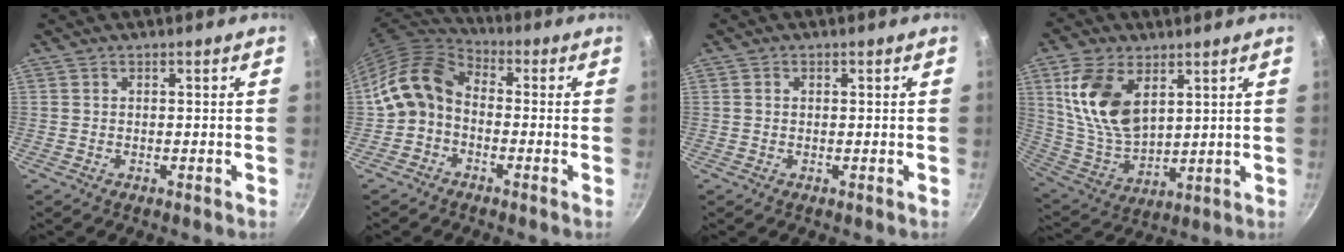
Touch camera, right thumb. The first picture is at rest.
{"total": 9.9, "force": [-1.6, 7.6, 6.2], "torque": [-0.105, 0.041, -0.051]}
{"total": 0.7, "force": [0.1, 0.6, 0.4], "torque": [-0.005, 0.004, 0.002]}
{"total": 15.3, "force": [5.7, 8.9, 11.0], "torque": [-0.199, -0.033, 0.125]}